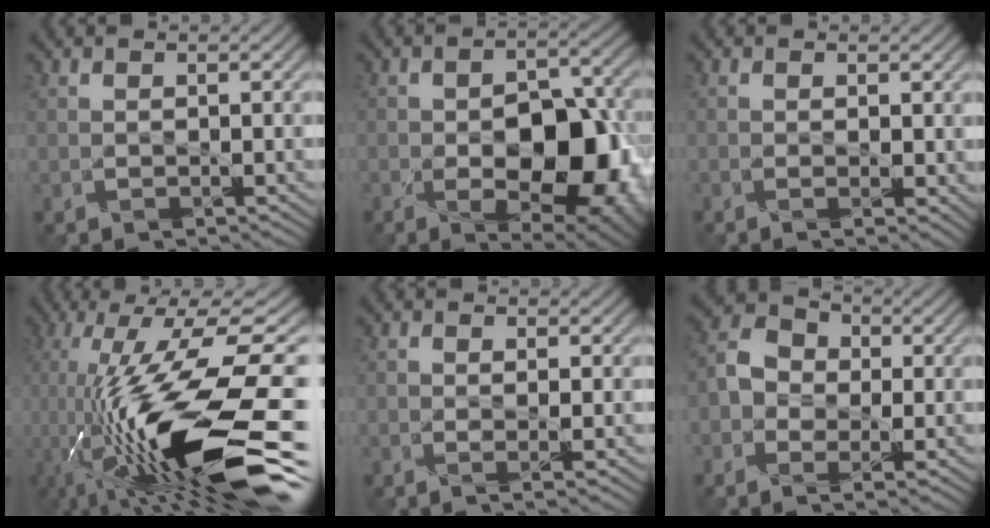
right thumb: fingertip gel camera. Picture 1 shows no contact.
{"total": 13.5, "force": [-3.4, 7.5, 10.7], "torque": [-0.135, -0.022, -0.038]}
{"total": 0.7, "force": [0.1, 0.1, 0.7], "torque": [-0.006, 0.001, -0.001]}
{"total": 19.3, "force": [-6.8, 5.0, 17.4], "torque": [-0.323, 0.009, -0.124]}
{"total": 1.0, "force": [-0.3, -0.3, 0.9], "torque": [-0.013, 0.005, -0.010]}
{"total": 5.3, "force": [-1.2, 4.1, 3.2], "torque": [-0.057, 0.011, -0.041]}